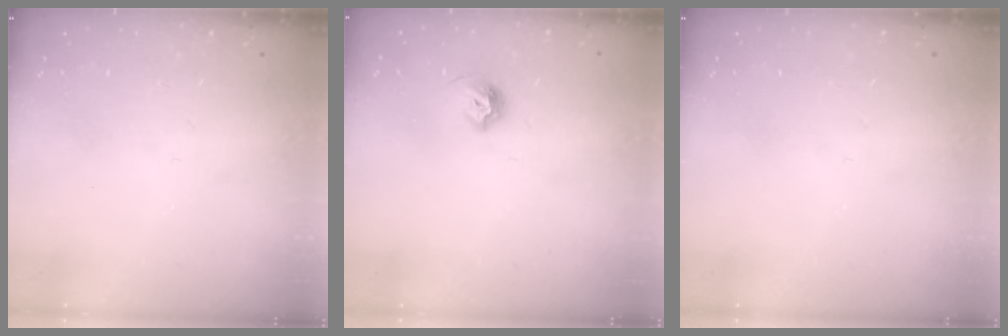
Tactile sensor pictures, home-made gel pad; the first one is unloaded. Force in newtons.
{"total": 7.4, "press": 7.3, "slide": 1.2}
{"total": 0.0}